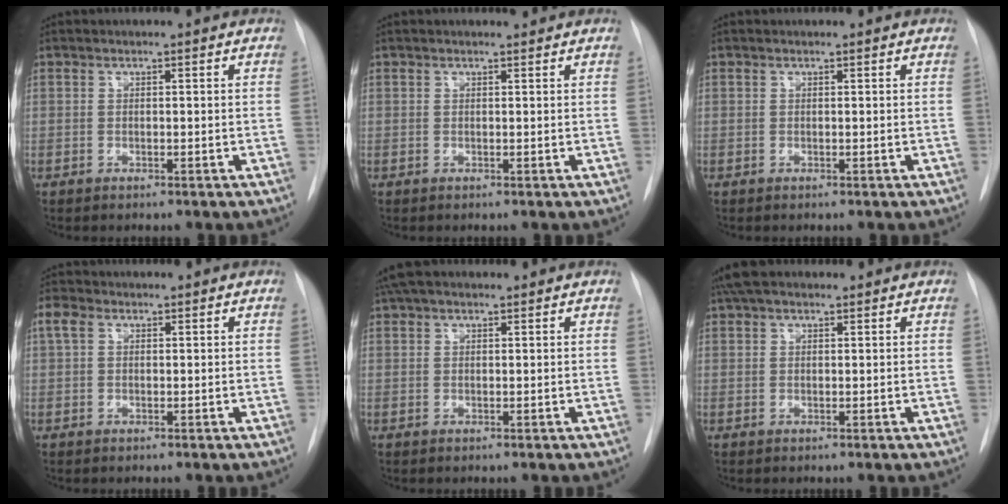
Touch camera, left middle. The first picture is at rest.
{"total": 0.7, "force": [0.7, 0.0, 0.0], "torque": [-0.007, -0.004, 0.010]}
{"total": 0.0}
{"total": 2.3, "force": [0.9, 1.5, 1.4], "torque": [-0.038, 0.020, 0.018]}
{"total": 3.5, "force": [2.7, 1.5, 1.7], "torque": [-0.033, 0.029, 0.045]}
{"total": 3.9, "force": [2.9, 1.7, 1.9], "torque": [-0.037, 0.024, 0.051]}